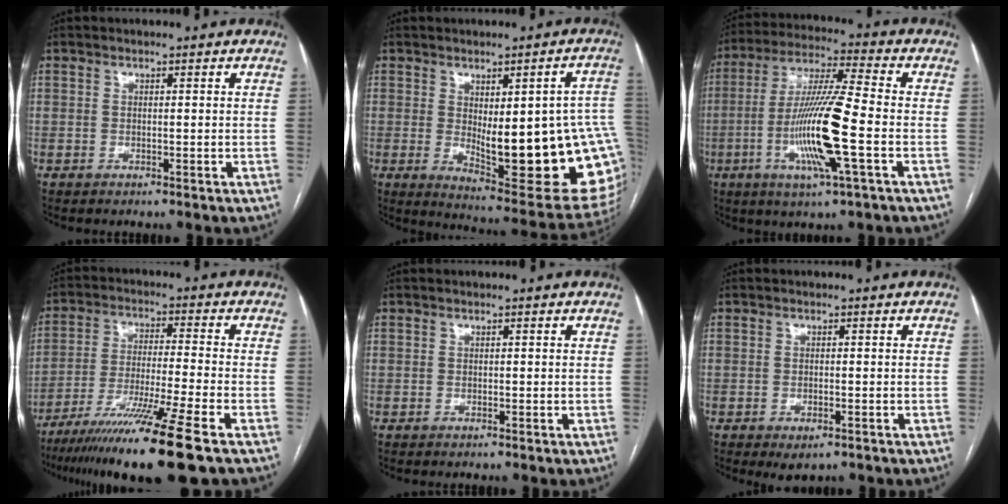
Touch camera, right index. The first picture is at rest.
{"total": 22.2, "force": [-1.3, 5.4, 21.5], "torque": [-0.199, -0.006, 0.009]}
{"total": 14.8, "force": [-3.7, 0.2, 14.3], "torque": [-0.287, -0.011, -0.075]}
{"total": 15.8, "force": [-11.0, -2.0, 11.1], "torque": [-0.193, -0.050, -0.186]}
{"total": 0.0}
{"total": 2.6, "force": [-1.5, 1.1, 1.9], "torque": [-0.029, -0.003, -0.013]}